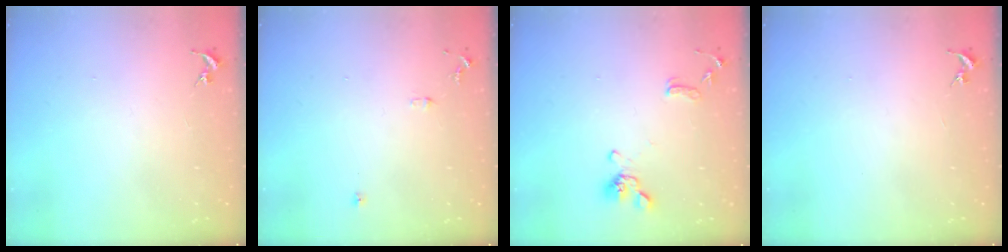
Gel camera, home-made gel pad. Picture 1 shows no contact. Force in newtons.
{"total": 6.1, "press": 6.1, "slide": 0.7}
{"total": 11.5, "press": 11.3, "slide": 1.8}
{"total": 0.0}